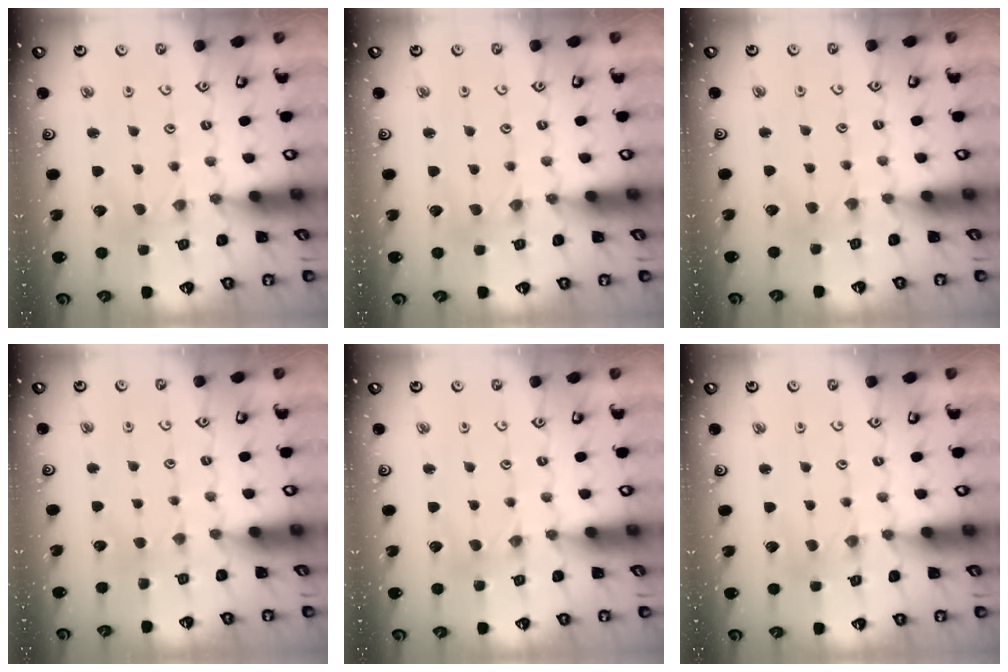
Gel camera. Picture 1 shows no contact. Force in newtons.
{"total": 0.0}
{"total": 1.9, "press": 1.9, "slide": 0.5}
{"total": 2.0, "press": 2.0, "slide": 0.3}
{"total": 1.8, "press": 1.8, "slide": 0.3}
{"total": 0.0}